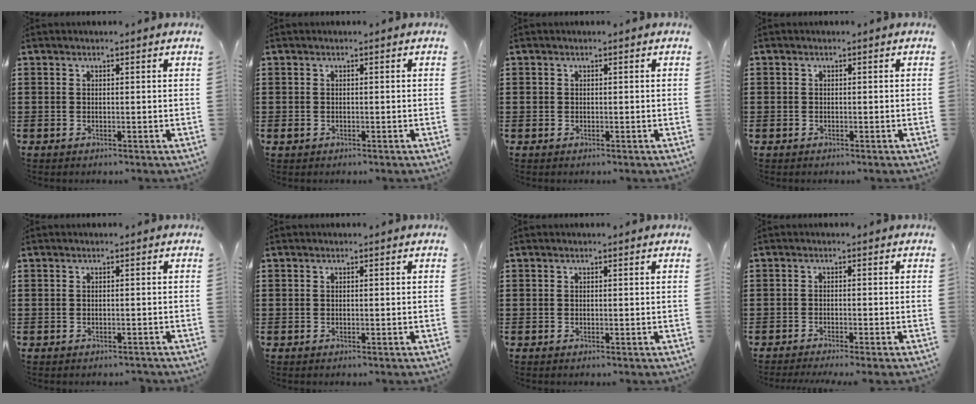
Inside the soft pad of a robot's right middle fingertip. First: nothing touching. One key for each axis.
{"total": 0.6, "fx": -0.3, "fy": 0.5, "fz": 0.0, "tx": -0.002, "ty": 0.001, "tz": -0.008}
{"total": 0.6, "fx": 0.1, "fy": 0.6, "fz": 0.1, "tx": -0.002, "ty": 0.004, "tz": 0.000}
{"total": 0.9, "fx": -0.3, "fy": 0.8, "fz": -0.1, "tx": 0.001, "ty": 0.003, "tz": -0.006}
{"total": 0.6, "fx": -0.6, "fy": 0.2, "fz": -0.1, "tx": -0.001, "ty": -0.002, "tz": -0.011}
{"total": 0.0}
{"total": 0.0}
{"total": 1.1, "fx": -1.0, "fy": -0.1, "fz": 0.3, "tx": -0.005, "ty": -0.002, "tz": -0.020}